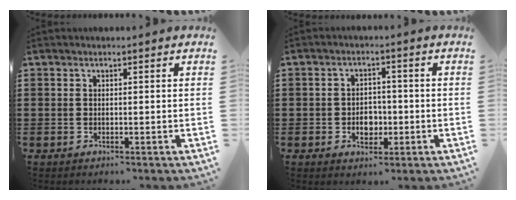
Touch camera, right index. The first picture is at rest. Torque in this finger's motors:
{"motor_torque": [0.67, 1.47, 0.08, 0.01]}